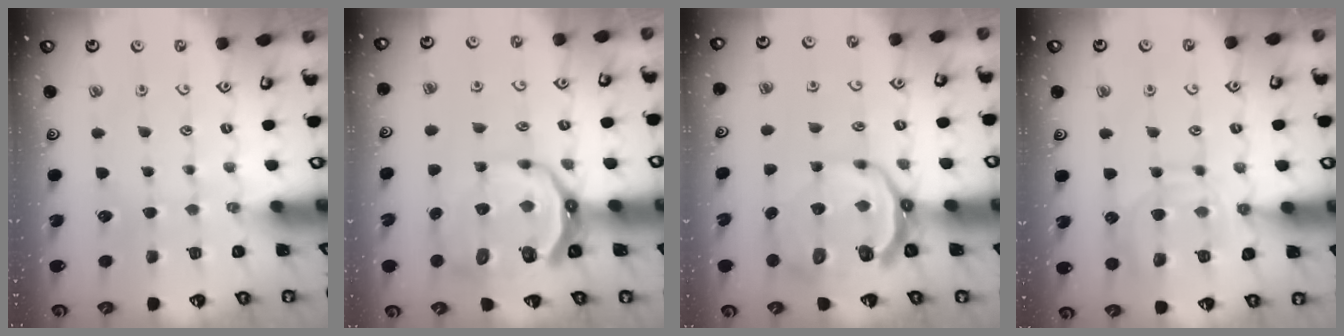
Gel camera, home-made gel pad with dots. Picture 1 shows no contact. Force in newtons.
{"total": 11.5, "press": 11.0, "slide": 3.6}
{"total": 10.4, "press": 9.6, "slide": 3.9}
{"total": 12.4, "press": 12.3, "slide": 1.1}